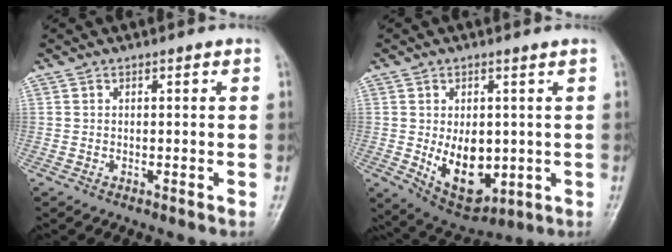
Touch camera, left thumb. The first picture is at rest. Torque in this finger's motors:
{"motor_torque": [0.82, 2.82, 1.31, 0.29, 0.11]}